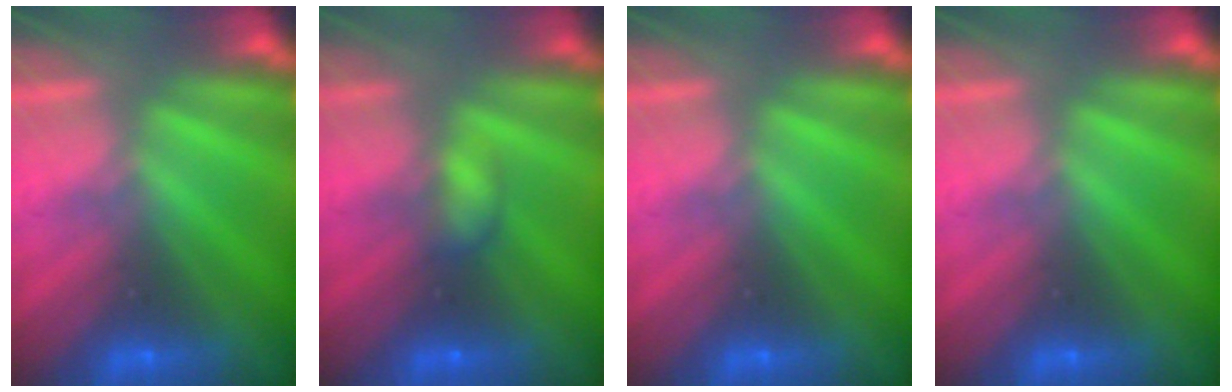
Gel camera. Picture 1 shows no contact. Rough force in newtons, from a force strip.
{"total": 2.2}
{"total": 0.0}
{"total": 0.0}